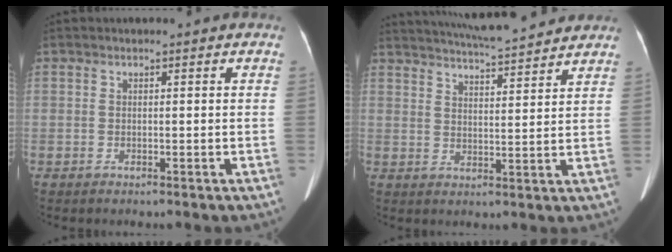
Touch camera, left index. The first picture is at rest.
{"total": 13.7, "force": [12.6, 1.0, 5.3], "torque": [-0.092, 0.016, 0.179]}